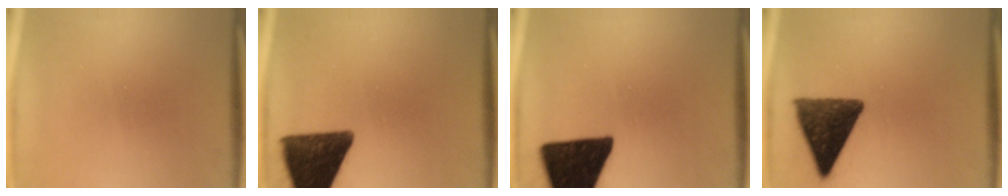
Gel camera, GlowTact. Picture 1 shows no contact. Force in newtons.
{"total": 13.4}
{"total": 18.6}
{"total": 12.6}